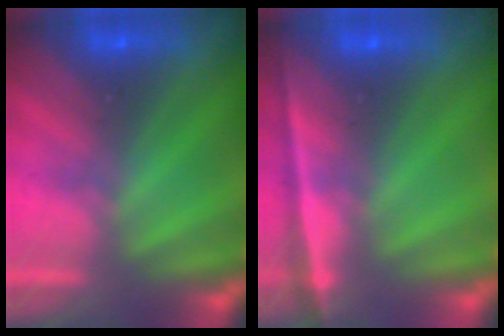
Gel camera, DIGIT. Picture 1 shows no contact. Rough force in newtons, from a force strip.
{"total": 1.9}